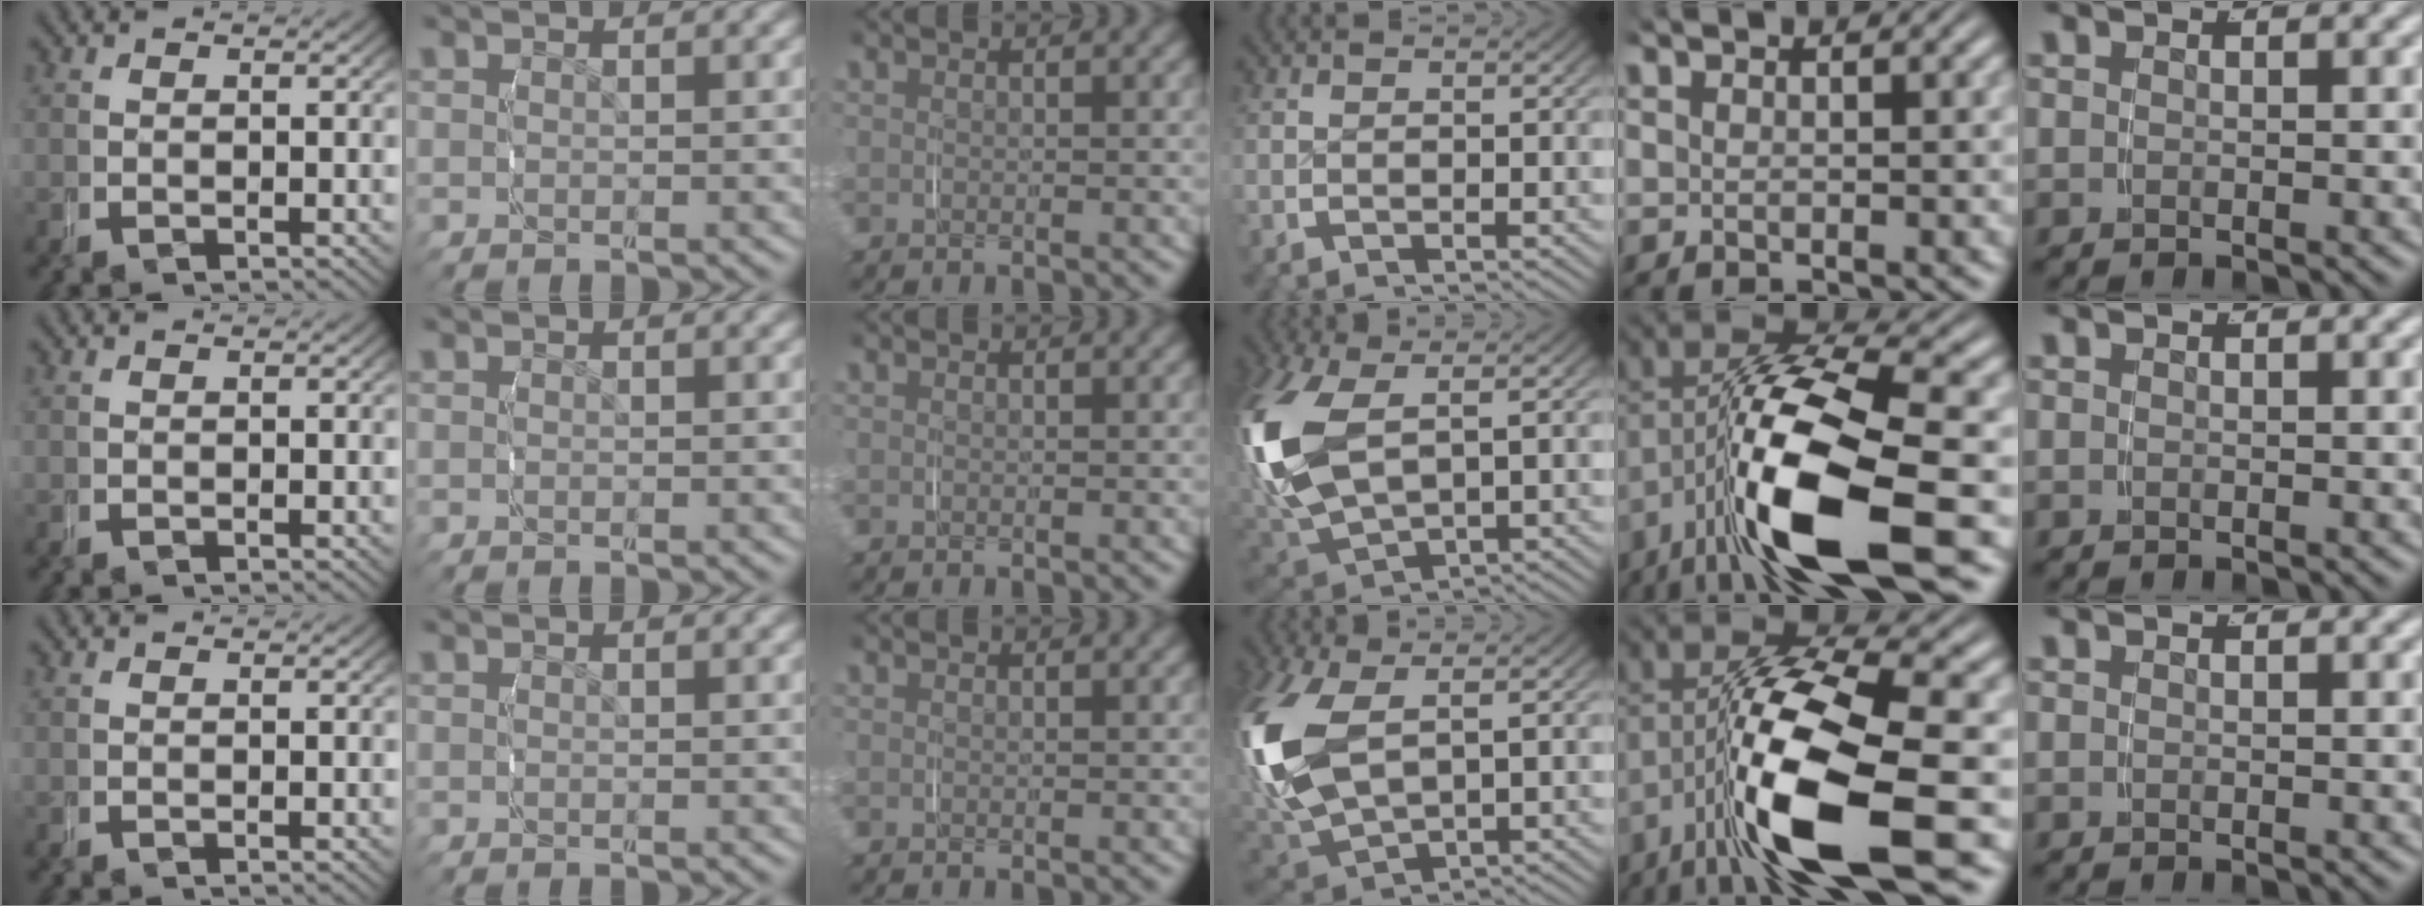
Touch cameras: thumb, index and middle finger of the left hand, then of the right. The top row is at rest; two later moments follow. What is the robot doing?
{"motion": "grasp_and_lifting", "object": "knife"}